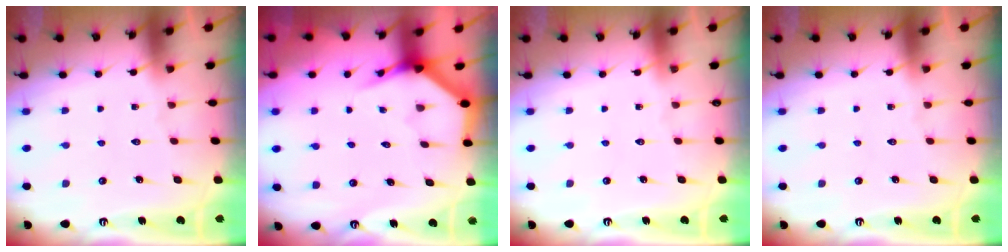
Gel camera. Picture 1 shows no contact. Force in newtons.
{"total": 3.9, "press": 3.9, "slide": 0.2}
{"total": 0.0}
{"total": 0.0}